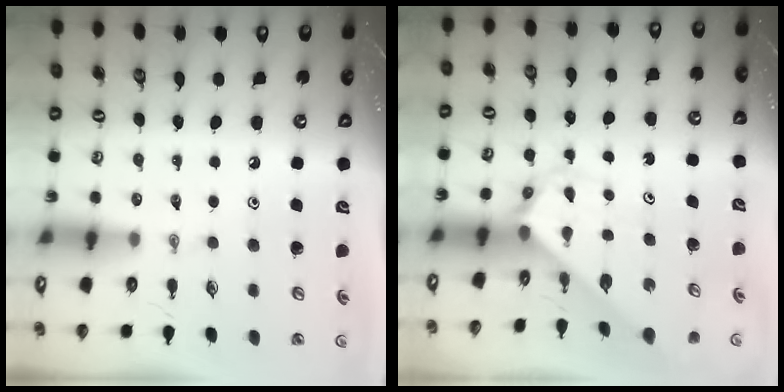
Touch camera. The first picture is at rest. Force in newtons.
{"total": 2.6, "press": 2.6, "slide": 0.2}